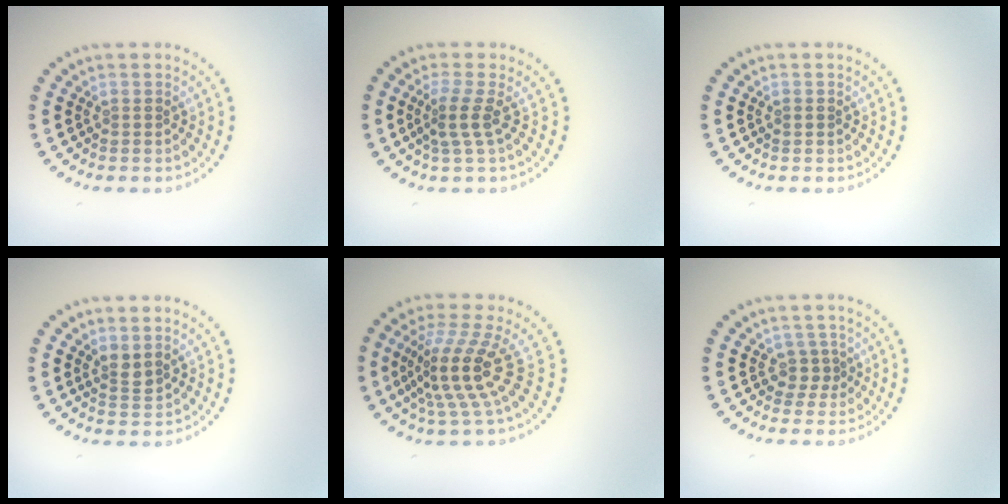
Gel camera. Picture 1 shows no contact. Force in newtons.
{"total": 2.3, "press": 1.6, "slide": 1.7}
{"total": 0.5, "press": 0.5, "slide": 0.1}
{"total": 1.5, "press": 1.3, "slide": 0.8}
{"total": 5.2, "press": 3.6, "slide": 3.7}
{"total": 1.8, "press": 1.2, "slide": 1.3}